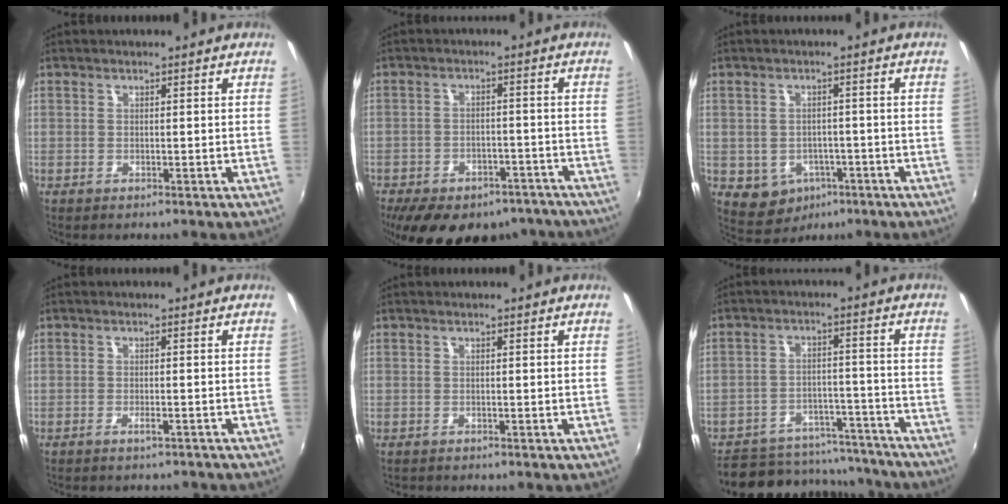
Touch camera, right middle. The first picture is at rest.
{"total": 19.8, "force": [-14.9, 9.5, 8.8], "torque": [-0.185, -0.007, -0.186]}
{"total": 7.0, "force": [-3.1, 5.7, 2.5], "torque": [-0.065, -0.003, -0.028]}
{"total": 2.5, "force": [-2.2, 0.5, 1.0], "torque": [-0.028, -0.004, -0.034]}
{"total": 0.7, "force": [-0.7, 0.2, 0.0], "torque": [-0.004, -0.001, -0.011]}
{"total": 17.5, "force": [-14.6, 7.9, 5.4], "torque": [-0.124, 0.027, -0.178]}